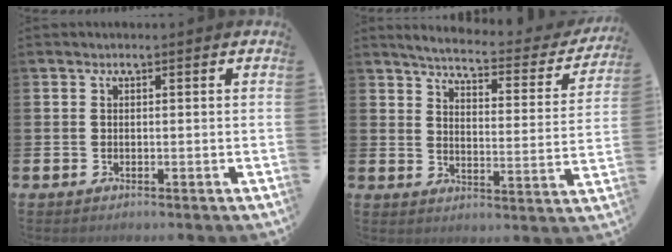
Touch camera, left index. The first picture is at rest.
{"total": 4.7, "force": [4.4, 0.6, 1.6], "torque": [-0.046, -0.039, 0.065]}